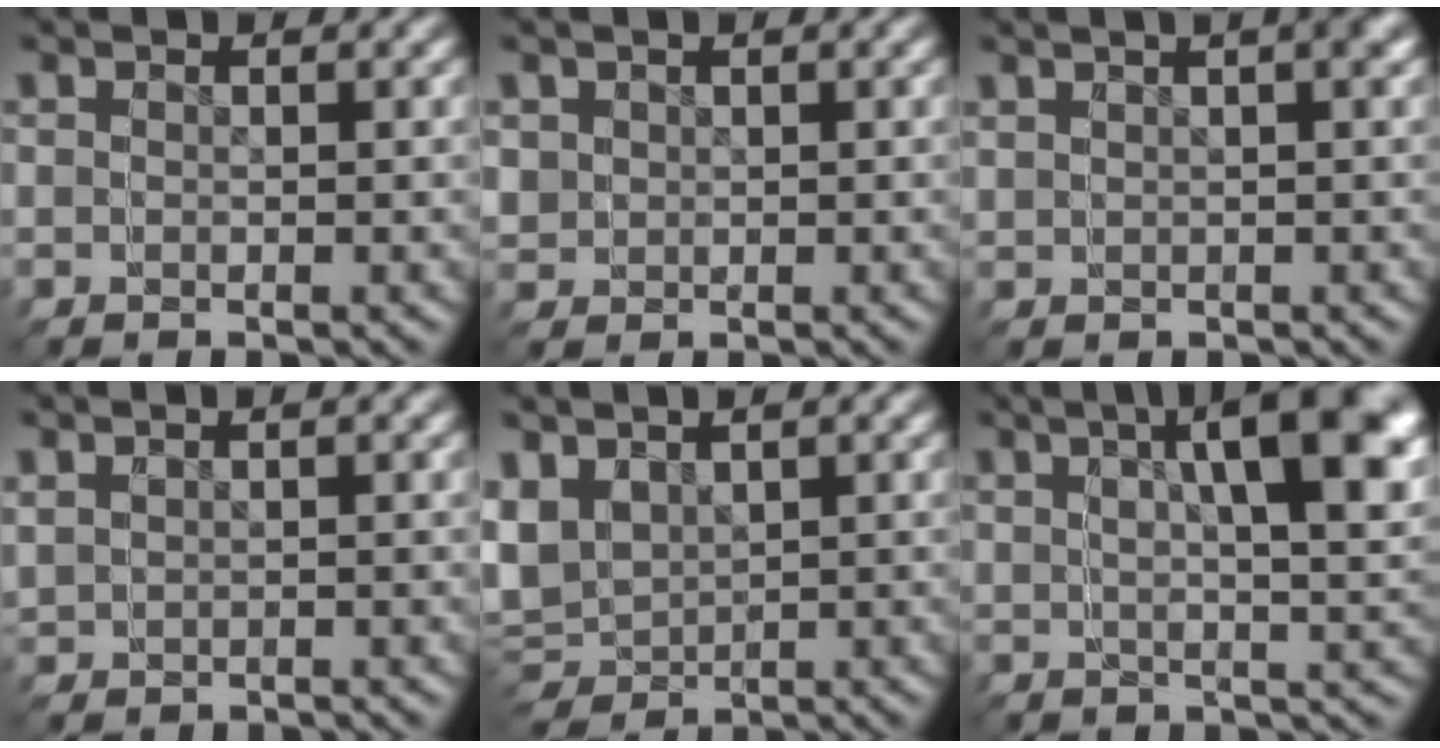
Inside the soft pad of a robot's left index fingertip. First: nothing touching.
{"total": 3.2, "force": [0.4, 3.2, -0.1], "torque": [-0.011, -0.018, 0.012]}
{"total": 0.7, "force": [0.3, 0.0, 0.7], "torque": [-0.015, 0.006, 0.007]}
{"total": 0.9, "force": [0.0, 0.9, 0.0], "torque": [-0.012, -0.001, 0.005]}
{"total": 6.8, "force": [-0.7, 6.5, 1.8], "torque": [-0.064, -0.034, 0.006]}
{"total": 5.3, "force": [2.1, 0.8, 4.8], "torque": [-0.051, 0.029, 0.024]}